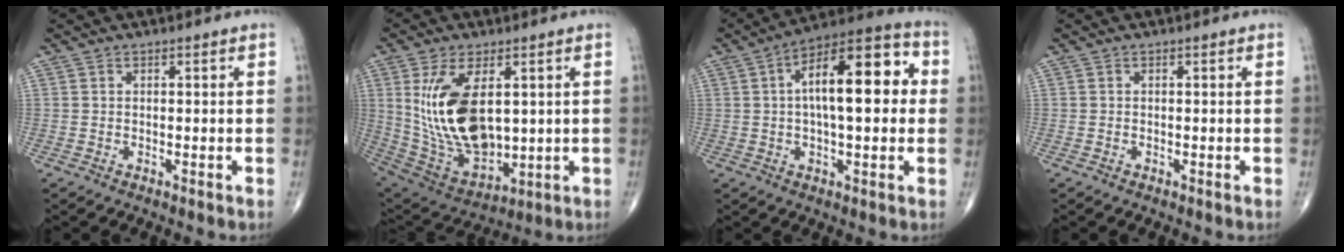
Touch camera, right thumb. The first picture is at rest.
{"total": 18.6, "force": [3.2, 10.0, 15.4], "torque": [-0.282, -0.022, 0.084]}
{"total": 17.7, "force": [2.4, 7.3, 16.0], "torque": [-0.220, 0.032, 0.026]}
{"total": 0.0}